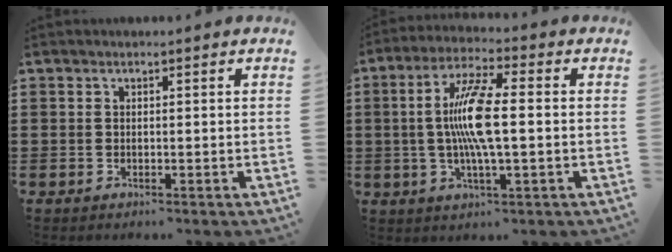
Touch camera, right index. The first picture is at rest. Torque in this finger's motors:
{"motor_torque": [2.14, 0.00, 1.06, 0.21]}